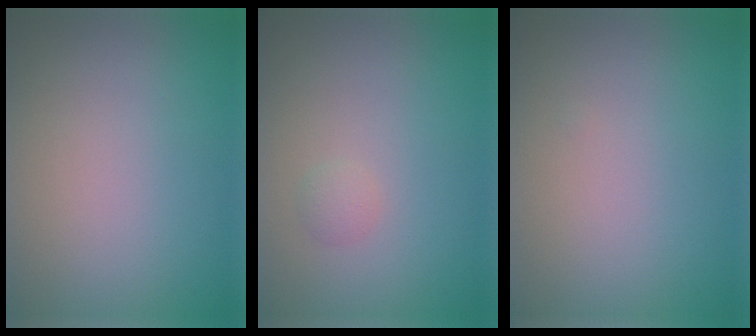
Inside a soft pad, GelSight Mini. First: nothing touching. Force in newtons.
{"total": 0.7, "press": 0.7, "slide": 0.0}
{"total": 0.0}